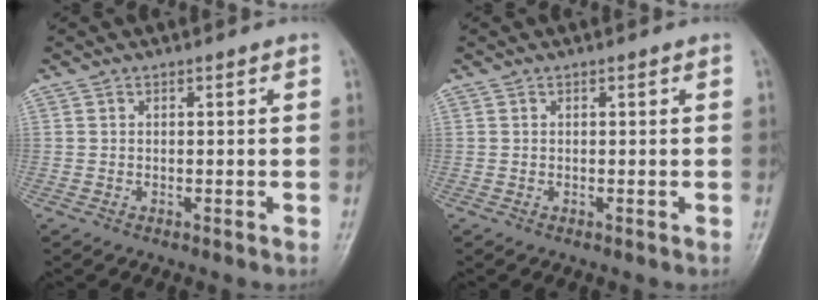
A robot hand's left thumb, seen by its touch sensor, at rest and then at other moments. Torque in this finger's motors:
{"motor_torque": [0.50, -0.24, -0.10, 0.11, 0.04]}